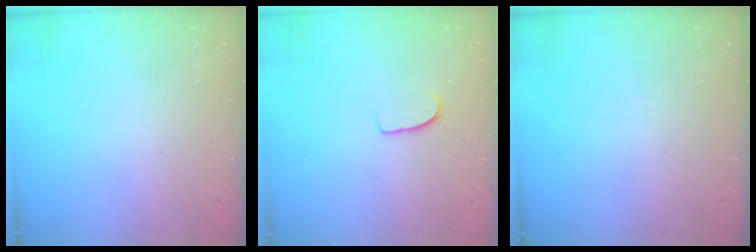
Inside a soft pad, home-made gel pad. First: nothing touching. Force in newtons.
{"total": 7.1, "press": 7.1, "slide": 0.5}
{"total": 0.0}